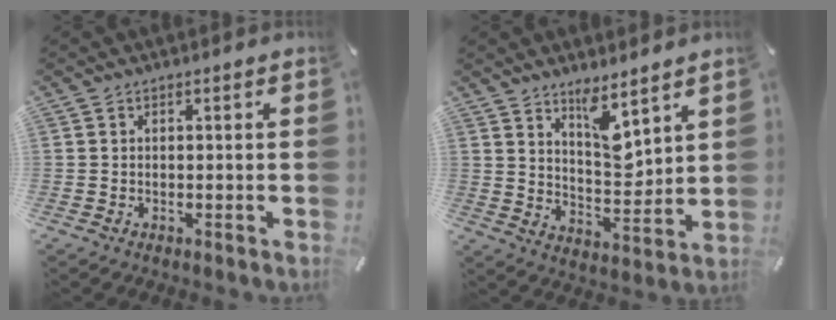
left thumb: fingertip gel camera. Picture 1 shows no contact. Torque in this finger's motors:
{"motor_torque": [1.50, 0.58, 0.86, -0.78, 0.25]}